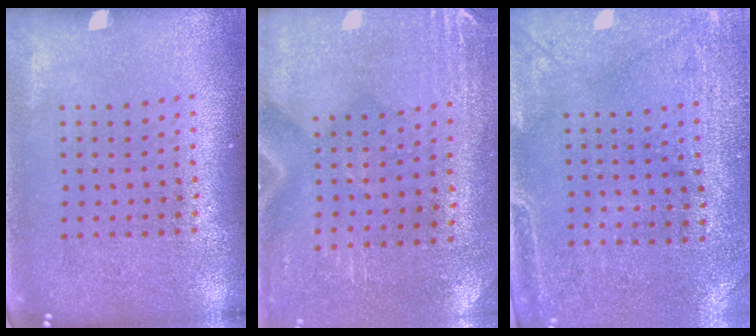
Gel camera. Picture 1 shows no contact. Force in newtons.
{"total": 2.9, "press": 2.5, "slide": 1.4}
{"total": 3.1, "press": 2.5, "slide": 1.8}